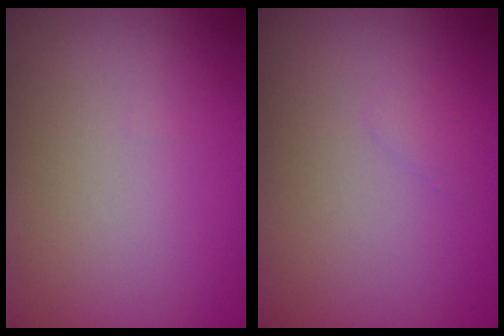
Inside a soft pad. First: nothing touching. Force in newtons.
{"total": 0.5, "press": 0.5, "slide": 0.1}